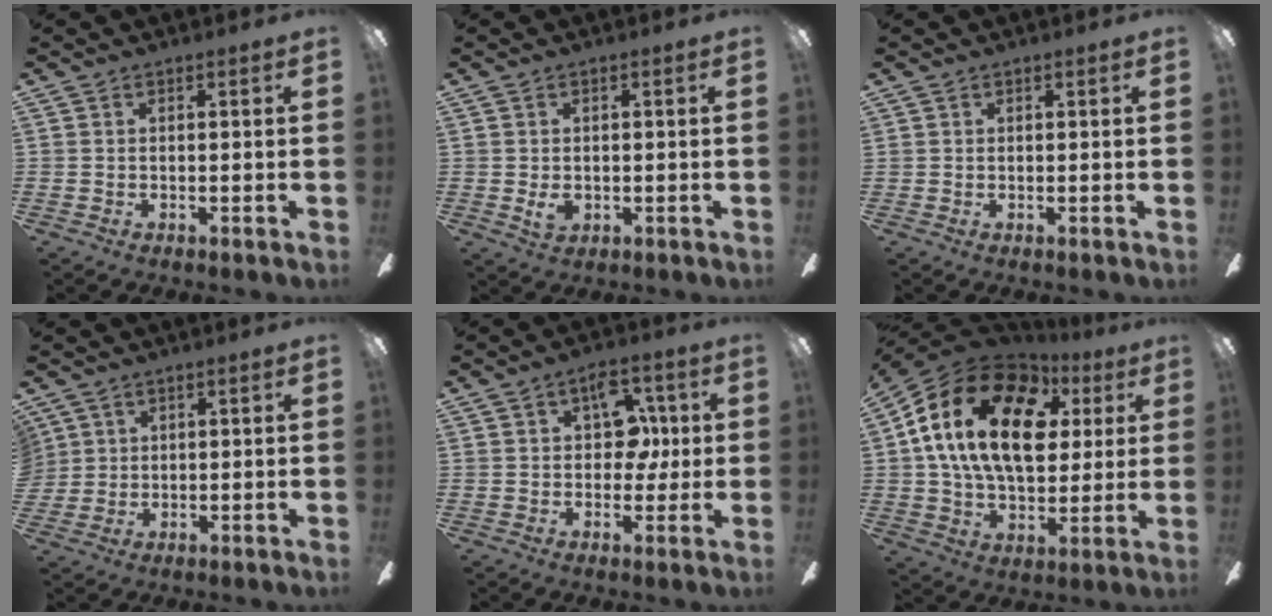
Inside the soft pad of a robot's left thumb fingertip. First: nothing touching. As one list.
[{"total": 3.1, "force": [-0.2, 2.1, 2.2], "torque": [-0.038, -0.002, -0.006]}, {"total": 19.6, "force": [6.7, 14.6, 11.2], "torque": [-0.257, -0.023, 0.124]}, {"total": 3.3, "force": [1.7, 2.8, 0.0], "torque": [-0.012, 0.007, 0.034]}, {"total": 10.2, "force": [2.9, 7.0, 6.9], "torque": [-0.084, 0.003, 0.048]}, {"total": 22.2, "force": [6.8, 14.2, 15.6], "torque": [-0.309, -0.001, 0.114]}]